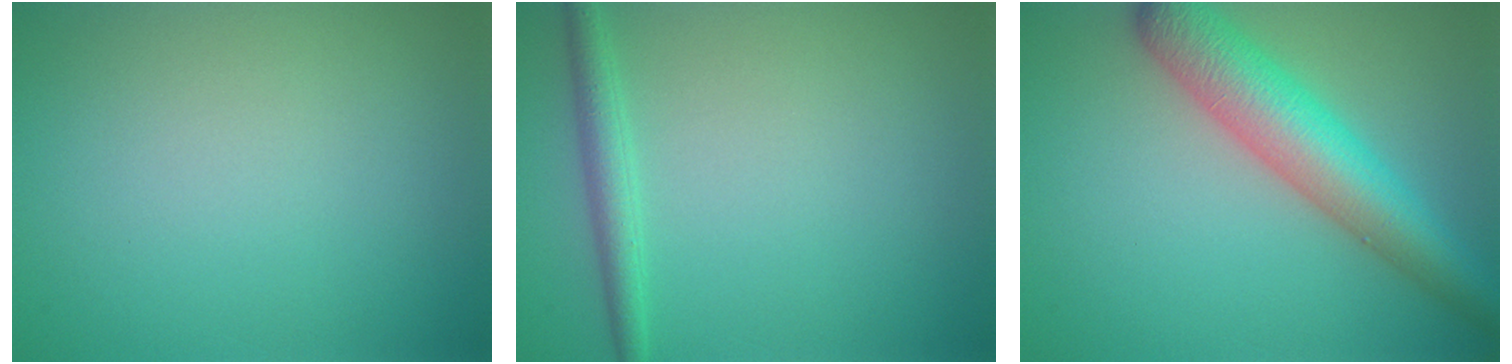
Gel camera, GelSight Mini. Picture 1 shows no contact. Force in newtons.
{"total": 2.1, "press": 2.1, "slide": 0.0}
{"total": 7.0, "press": 7.0, "slide": 0.3}